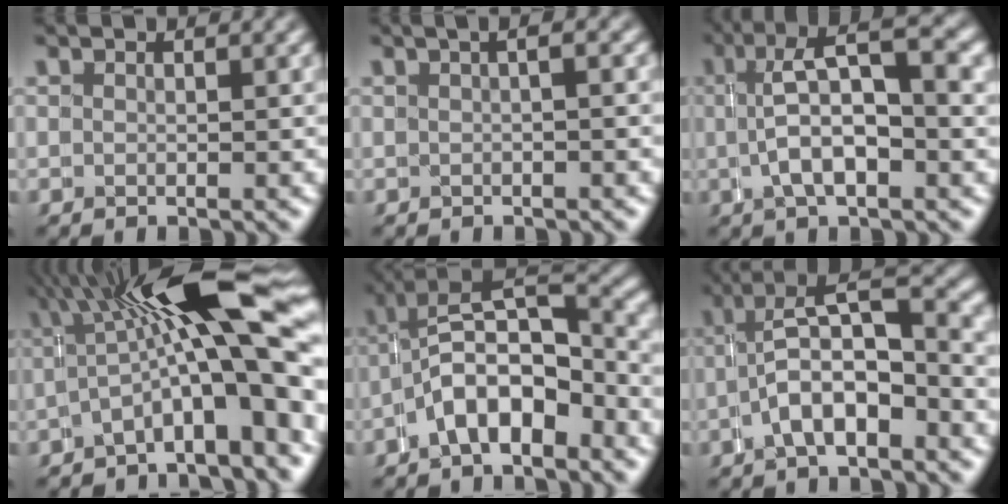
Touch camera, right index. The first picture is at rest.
{"total": 1.8, "force": [0.4, 0.9, 1.5], "torque": [-0.014, 0.018, -0.002]}
{"total": 5.9, "force": [1.0, 1.6, 5.6], "torque": [-0.082, 0.019, 0.011]}
{"total": 10.6, "force": [-0.7, 3.4, 10.0], "torque": [-0.168, -0.002, -0.002]}
{"total": 6.4, "force": [-1.2, 3.3, 5.4], "torque": [-0.076, 0.004, -0.022]}
{"total": 5.2, "force": [-0.7, 1.5, 5.0], "torque": [-0.076, 0.006, -0.012]}